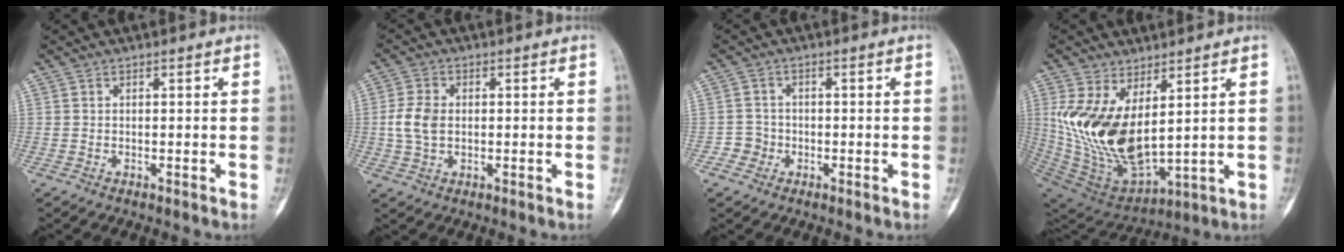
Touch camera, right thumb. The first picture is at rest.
{"total": 6.0, "force": [0.2, 4.0, 4.4], "torque": [-0.096, 0.004, 0.004]}
{"total": 2.5, "force": [-1.0, 2.3, -0.1], "torque": [0.017, 0.009, -0.023]}
{"total": 18.1, "force": [4.0, 9.2, 15.1], "torque": [-0.293, -0.038, 0.103]}